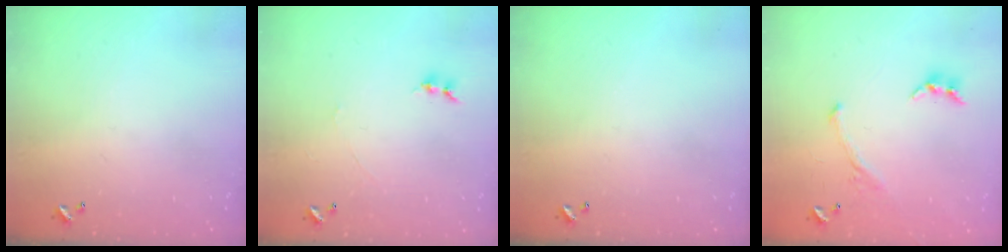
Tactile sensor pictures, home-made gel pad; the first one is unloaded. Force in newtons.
{"total": 0.0}
{"total": 0.0}
{"total": 2.8, "press": 2.6, "slide": 1.0}